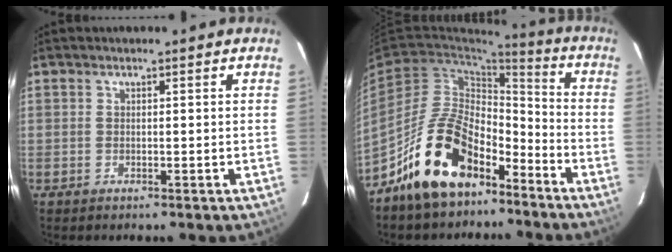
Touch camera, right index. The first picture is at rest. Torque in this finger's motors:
{"motor_torque": [1.11, -1.02, 1.03, 0.16]}